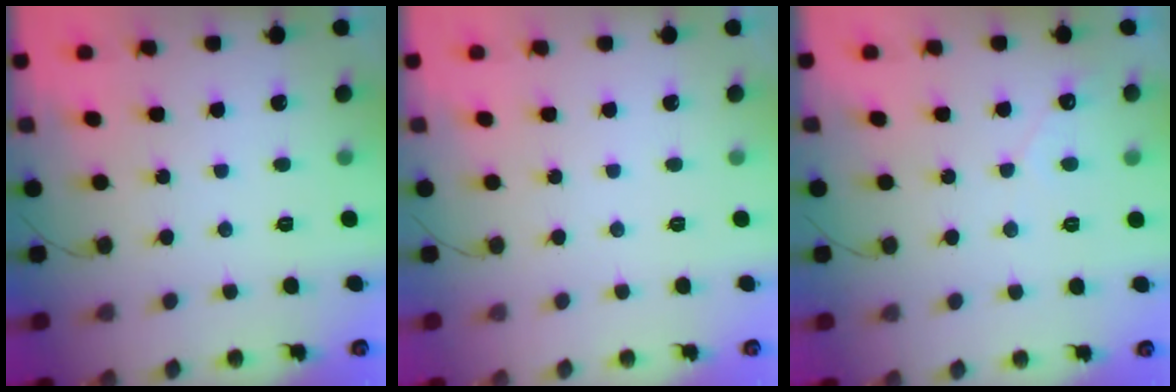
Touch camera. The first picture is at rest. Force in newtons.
{"total": 0.0}
{"total": 2.9, "press": 2.9, "slide": 0.1}